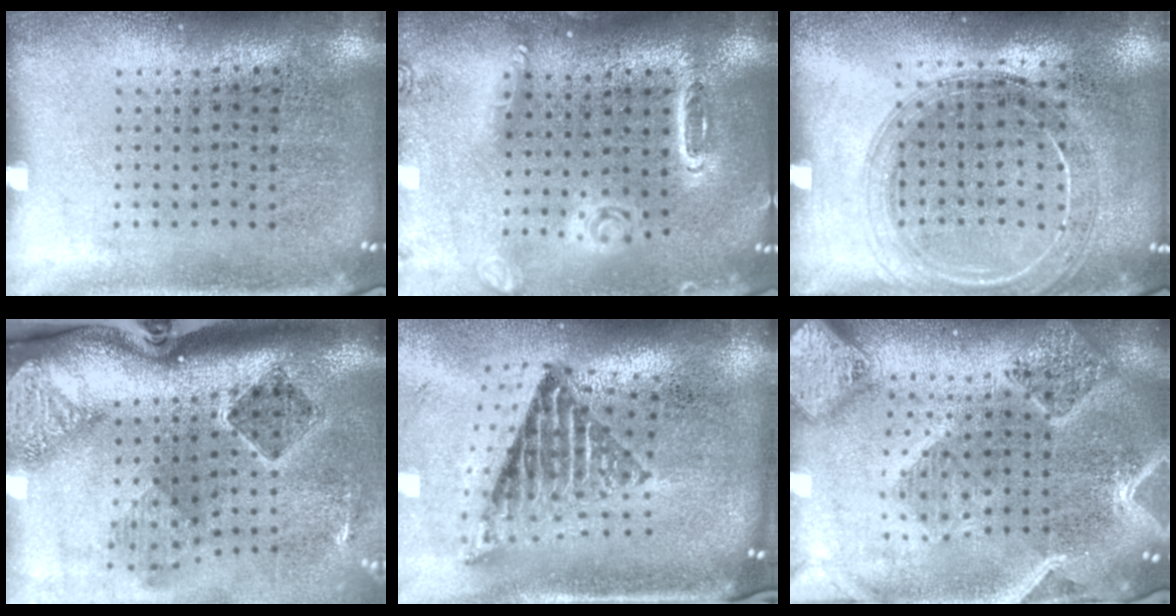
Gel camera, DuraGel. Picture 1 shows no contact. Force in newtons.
{"total": 1.5, "press": 1.5, "slide": 0.1}
{"total": 1.6, "press": 1.6, "slide": 0.4}
{"total": 2.8, "press": 1.9, "slide": 2.1}
{"total": 1.9, "press": 1.5, "slide": 1.2}
{"total": 3.1, "press": 2.7, "slide": 1.5}